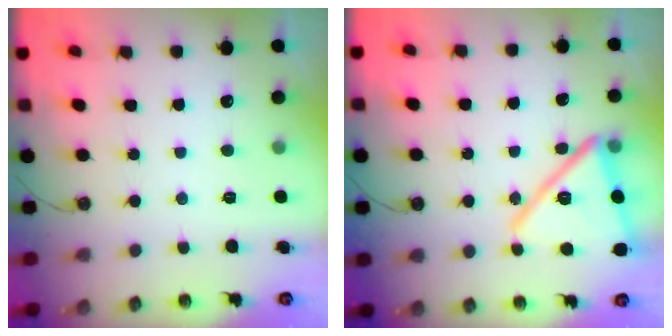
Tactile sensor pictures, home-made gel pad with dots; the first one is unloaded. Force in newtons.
{"total": 19.7, "press": 19.7, "slide": 1.3}